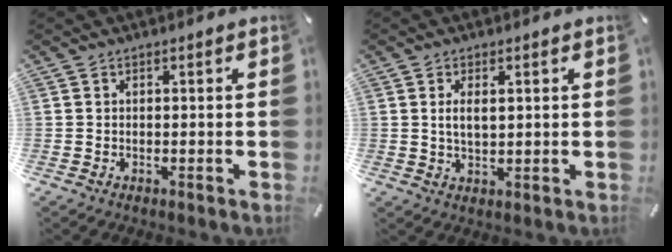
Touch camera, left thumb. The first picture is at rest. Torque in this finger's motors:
{"motor_torque": [0.28, -0.15, 0.14, 0.03, 0.17]}